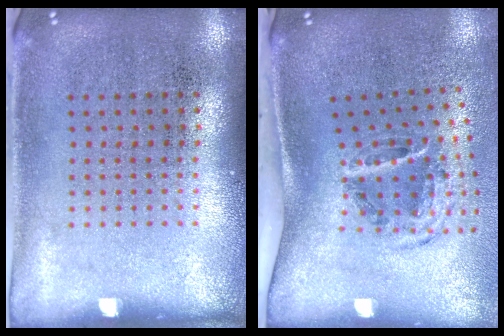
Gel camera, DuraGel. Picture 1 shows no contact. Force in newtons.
{"total": 2.1, "press": 1.2, "slide": 1.7}